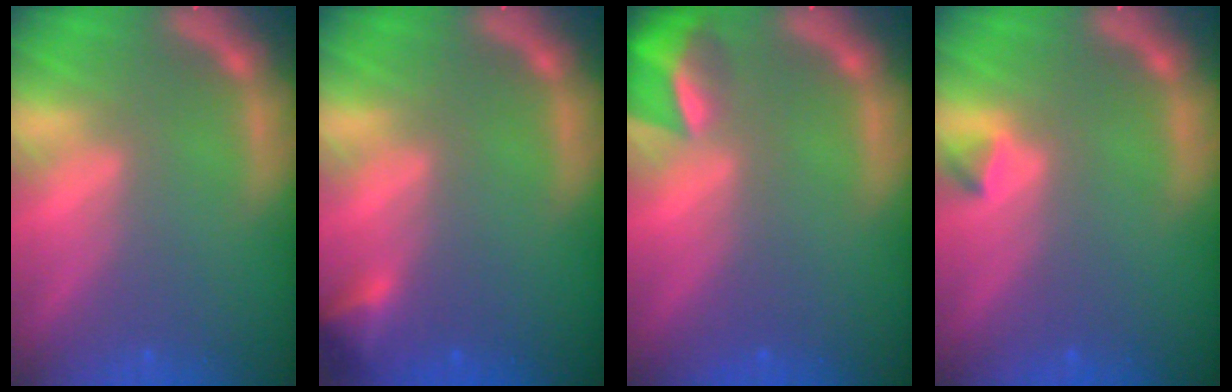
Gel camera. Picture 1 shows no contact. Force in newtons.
{"total": 1.9}
{"total": 4.4}
{"total": 0.9}